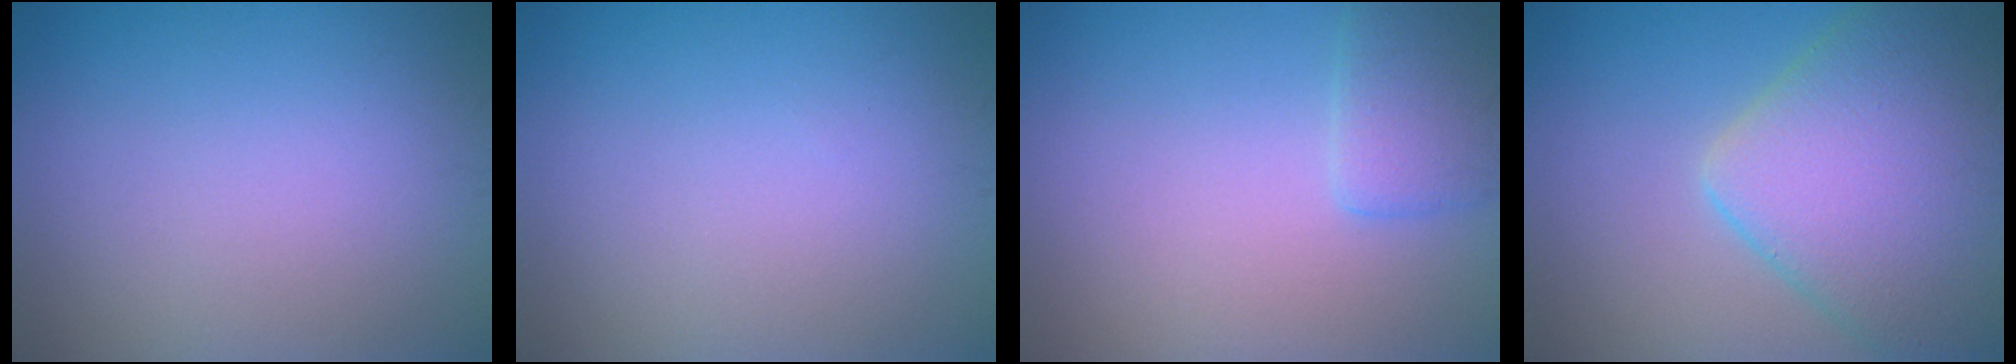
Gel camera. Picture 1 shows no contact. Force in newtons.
{"total": 0.0}
{"total": 2.4, "press": 2.3, "slide": 0.2}
{"total": 10.4, "press": 10.4, "slide": 0.6}